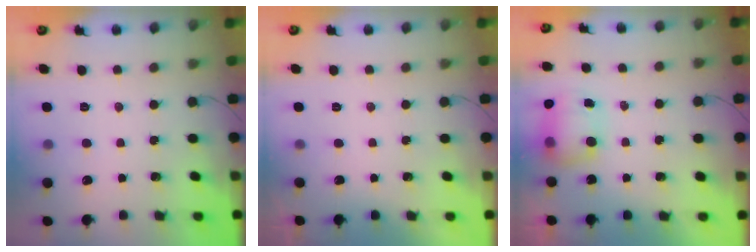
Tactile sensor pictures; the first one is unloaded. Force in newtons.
{"total": 0.0}
{"total": 7.2, "press": 7.1, "slide": 1.5}